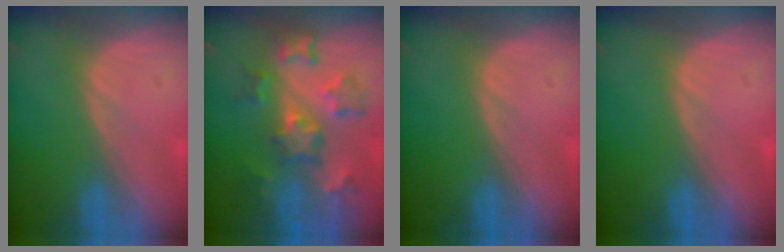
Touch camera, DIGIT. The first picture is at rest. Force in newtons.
{"total": 8.8, "press": 7.8, "slide": 4.2}
{"total": 0.0}
{"total": 0.0}